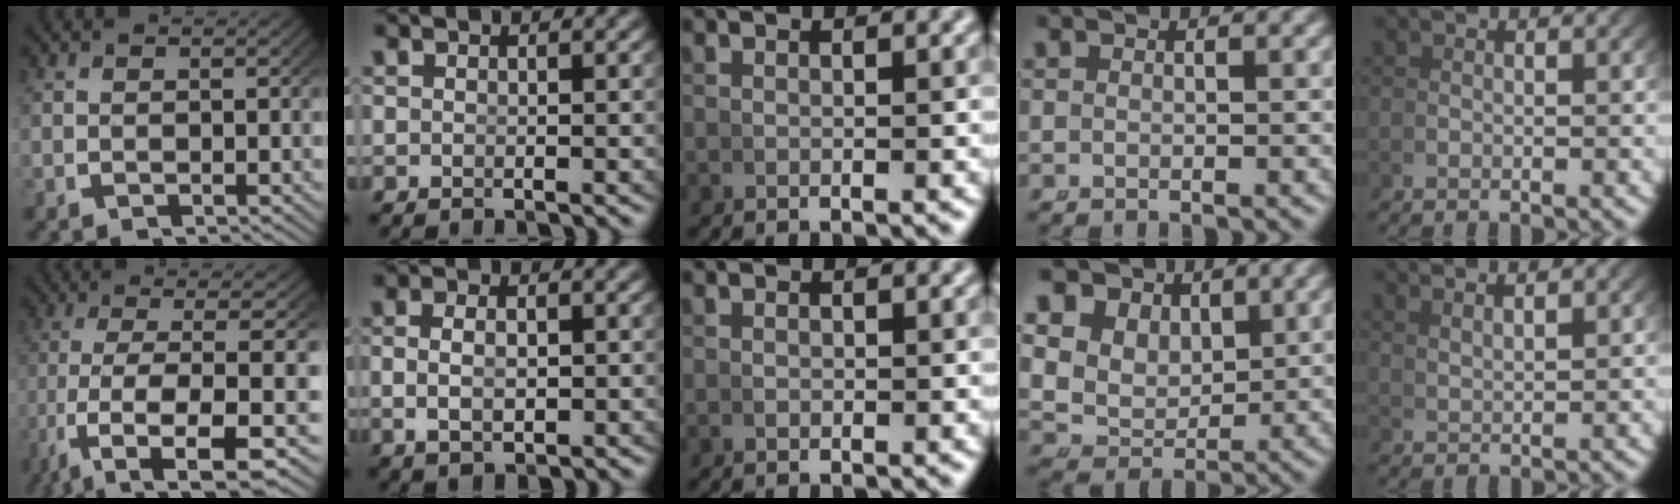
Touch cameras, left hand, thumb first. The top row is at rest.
{"thumb": {"total": 12.9, "force": [-4.0, 6.2, 10.5], "torque": [-0.236, -0.055, -0.025]}, "index": {"total": 3.1, "force": [-0.6, 1.5, 2.6], "torque": [-0.045, -0.011, 0.001]}, "ring": {"total": 12.7, "force": [3.1, 10.6, 6.3], "torque": [-0.153, -0.013, 0.043]}, "little": {"total": 3.2, "force": [3.1, -0.5, 0.9], "torque": [-0.006, 0.005, 0.062]}}